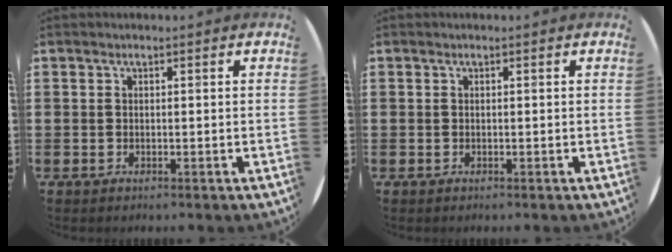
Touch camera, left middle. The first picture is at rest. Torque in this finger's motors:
{"motor_torque": [-0.15, -0.08, -0.01, 0.01]}